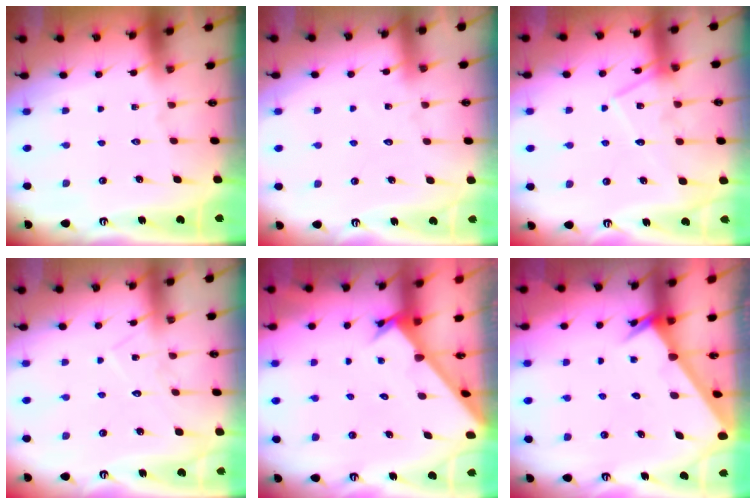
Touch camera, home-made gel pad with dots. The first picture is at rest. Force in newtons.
{"total": 5.3, "press": 5.3, "slide": 0.4}
{"total": 13.6, "press": 13.6, "slide": 1.0}
{"total": 7.2, "press": 7.1, "slide": 0.4}
{"total": 2.6, "press": 2.6, "slide": 0.2}
{"total": 2.6, "press": 2.6, "slide": 0.1}